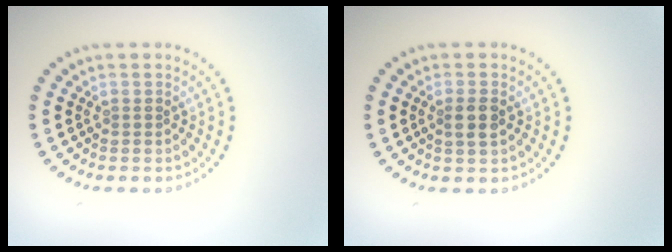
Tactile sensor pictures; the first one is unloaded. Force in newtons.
{"total": 1.9, "press": 1.8, "slide": 0.5}